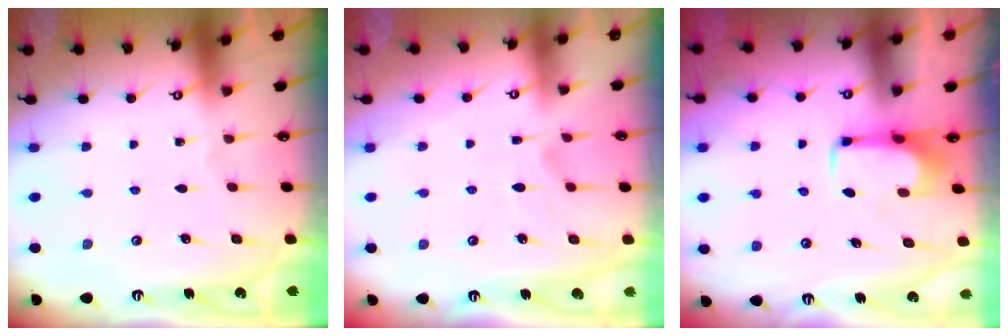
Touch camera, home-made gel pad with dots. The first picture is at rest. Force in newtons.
{"total": 3.8, "press": 3.6, "slide": 1.2}
{"total": 2.1, "press": 2.1, "slide": 0.4}